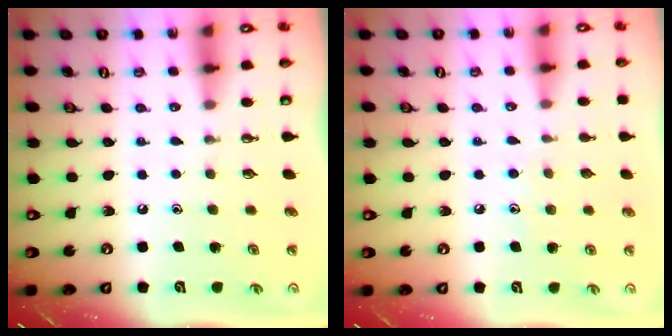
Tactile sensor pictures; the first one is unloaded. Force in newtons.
{"total": 5.3, "press": 5.3, "slide": 0.5}